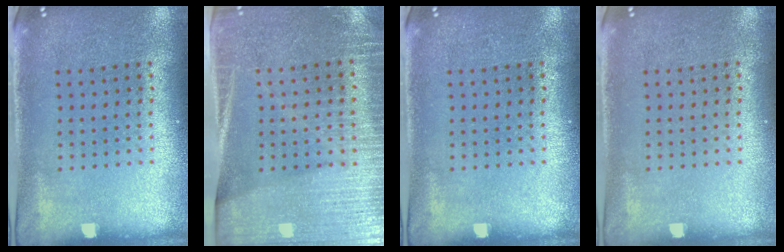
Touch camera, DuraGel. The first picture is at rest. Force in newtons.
{"total": 3.4, "press": 3.0, "slide": 1.5}
{"total": 0.0}
{"total": 0.0}